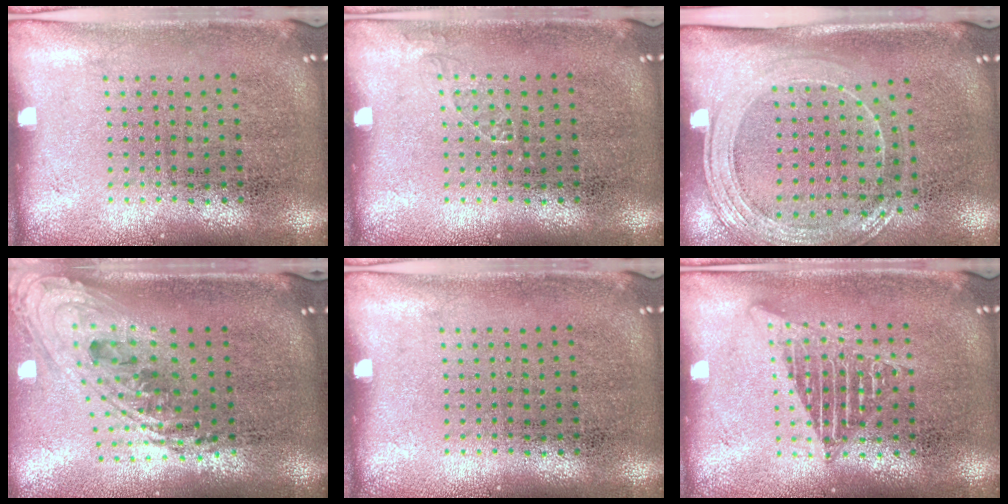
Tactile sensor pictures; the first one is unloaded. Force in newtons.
{"total": 0.6, "press": 0.6, "slide": 0.0}
{"total": 1.9, "press": 1.7, "slide": 0.9}
{"total": 2.3, "press": 1.7, "slide": 1.6}
{"total": 0.0}
{"total": 2.4, "press": 2.4, "slide": 0.2}